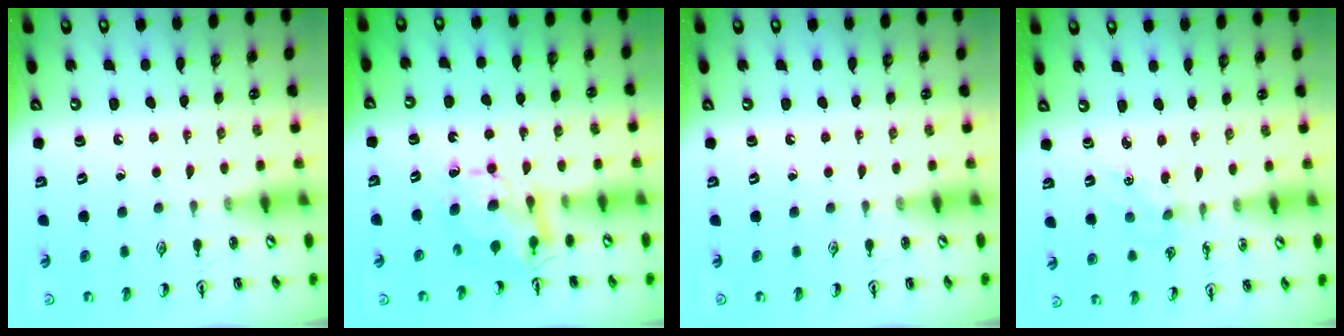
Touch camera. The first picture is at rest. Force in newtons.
{"total": 6.5, "press": 6.5, "slide": 0.5}
{"total": 0.0}
{"total": 4.3, "press": 4.3, "slide": 0.5}